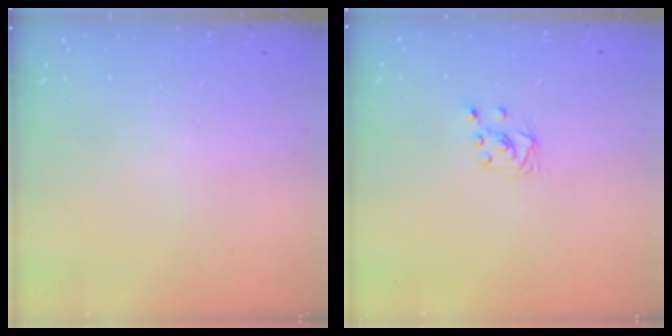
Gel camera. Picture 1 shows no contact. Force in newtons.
{"total": 2.0, "press": 2.0, "slide": 0.2}